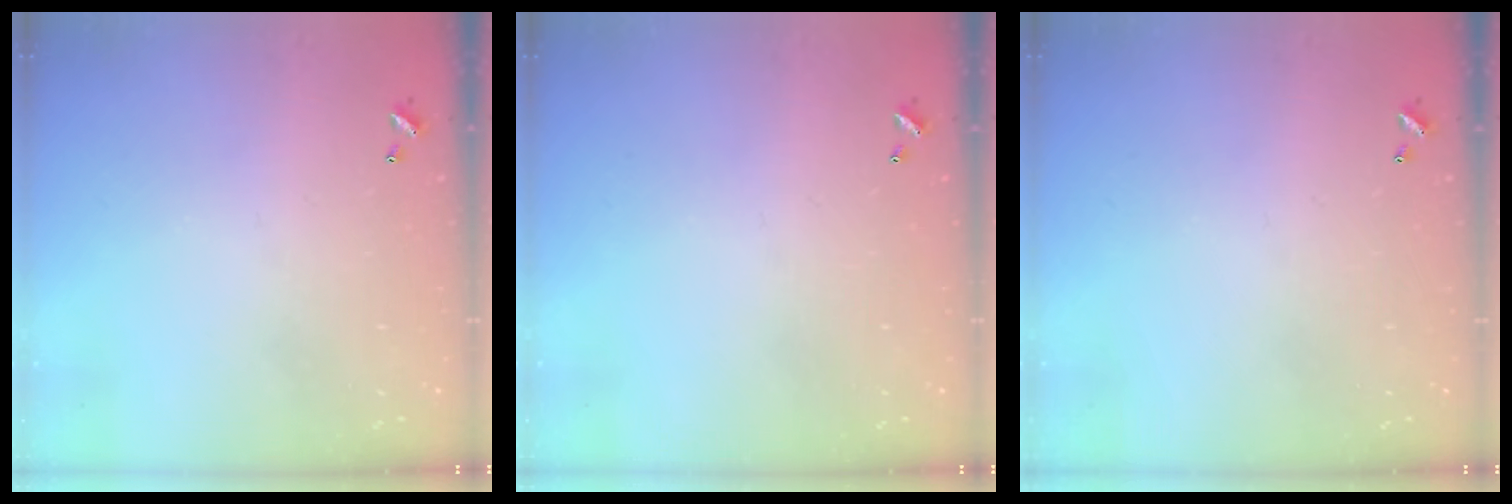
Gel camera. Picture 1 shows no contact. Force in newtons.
{"total": 0.0}
{"total": 0.0}